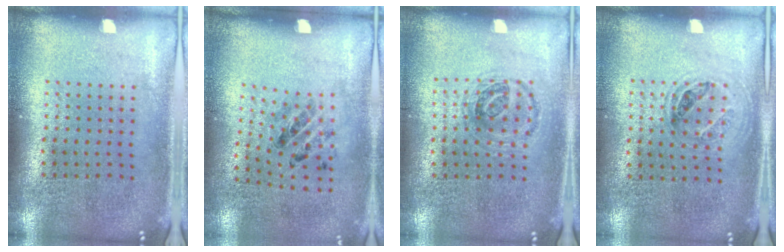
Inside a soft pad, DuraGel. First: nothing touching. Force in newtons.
{"total": 1.3, "press": 0.6, "slide": 1.2}
{"total": 0.9, "press": 0.9, "slide": 0.3}
{"total": 1.0, "press": 0.9, "slide": 0.5}